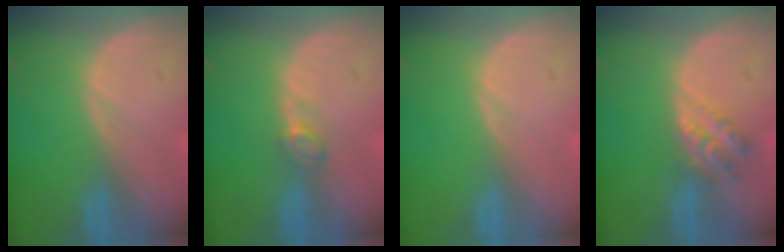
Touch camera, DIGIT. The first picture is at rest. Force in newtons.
{"total": 2.0, "press": 1.9, "slide": 0.2}
{"total": 0.0}
{"total": 4.5, "press": 3.8, "slide": 2.5}